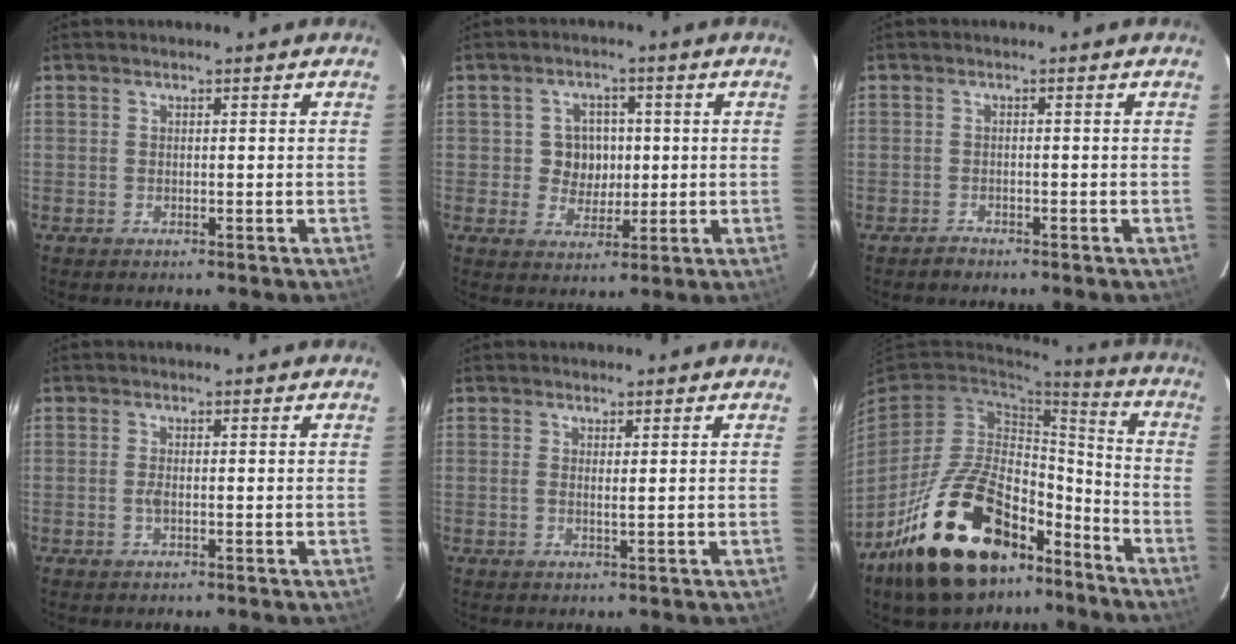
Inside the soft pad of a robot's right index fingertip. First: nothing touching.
{"total": 5.8, "force": [0.1, 5.4, 2.0], "torque": [-0.038, 0.014, 0.008]}
{"total": 1.1, "force": [-1.0, 0.2, -0.2], "torque": [0.003, 0.003, -0.020]}
{"total": 1.2, "force": [-0.3, 0.5, 1.1], "torque": [-0.024, 0.000, -0.007]}
{"total": 1.0, "force": [0.3, 0.0, 1.0], "torque": [-0.021, -0.001, 0.004]}
{"total": 26.3, "force": [-16.8, 13.1, 15.4], "torque": [-0.289, 0.021, -0.254]}